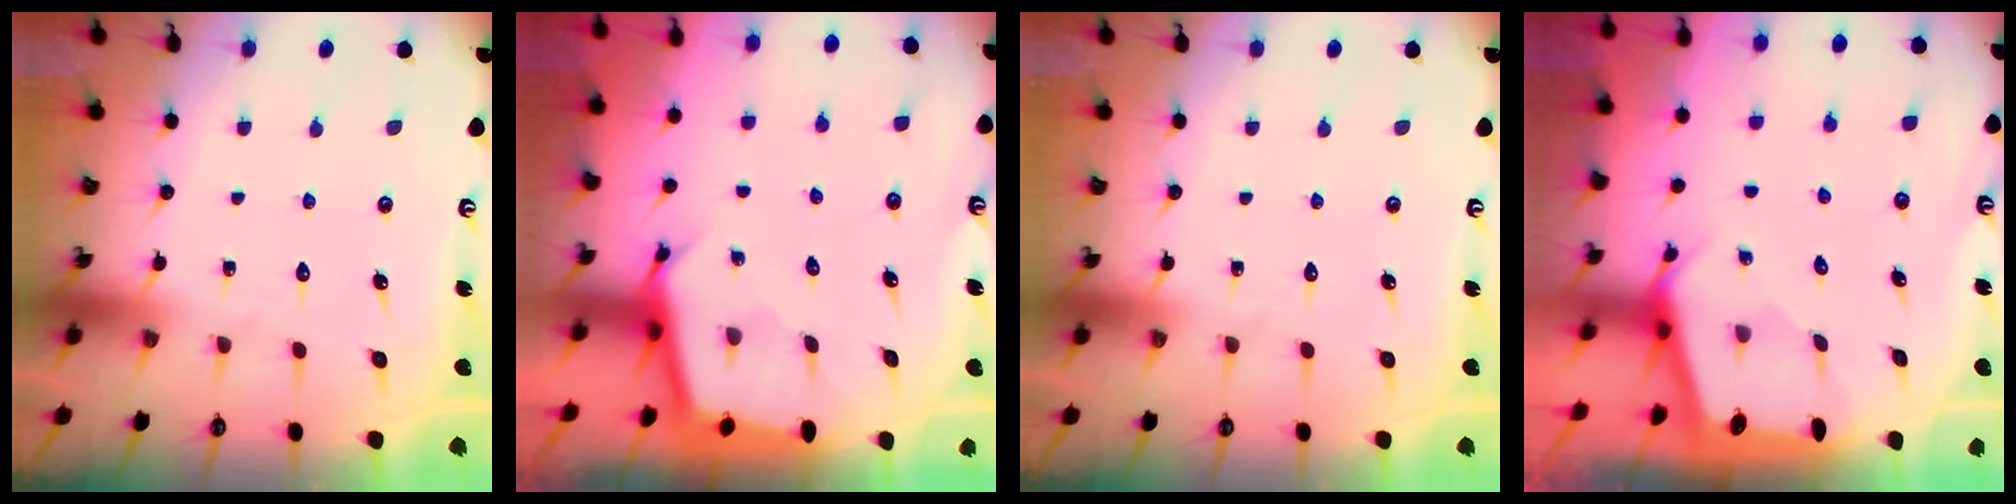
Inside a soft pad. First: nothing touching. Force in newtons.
{"total": 2.5, "press": 2.5, "slide": 0.1}
{"total": 0.0}
{"total": 2.1, "press": 2.1, "slide": 0.1}